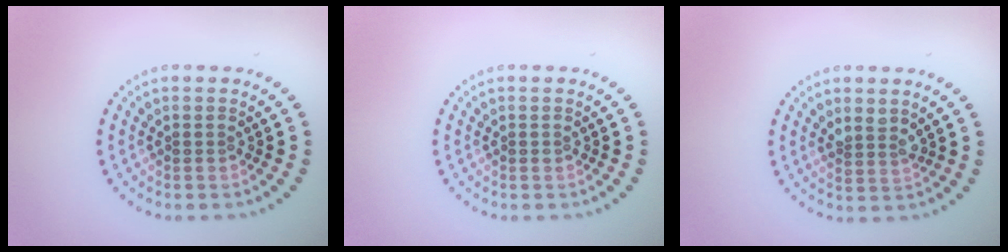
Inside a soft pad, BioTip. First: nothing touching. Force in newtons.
{"total": 0.0}
{"total": 1.5, "press": 1.3, "slide": 0.8}